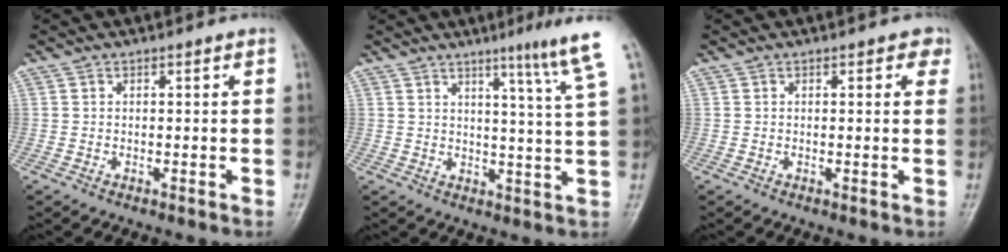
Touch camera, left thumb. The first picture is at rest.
{"total": 9.1, "force": [5.9, -1.2, 6.8], "torque": [-0.089, -0.036, 0.070]}
{"total": 2.3, "force": [1.0, 1.4, 1.5], "torque": [0.003, 0.001, 0.004]}